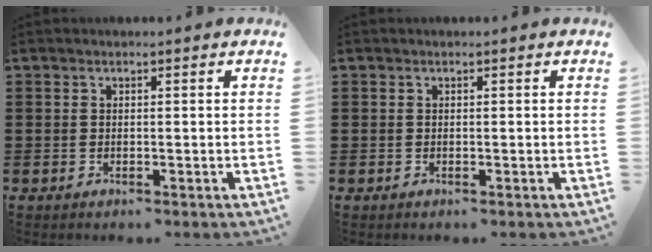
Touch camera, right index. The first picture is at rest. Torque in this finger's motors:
{"motor_torque": [0.00, 0.00, 0.06, 0.00]}